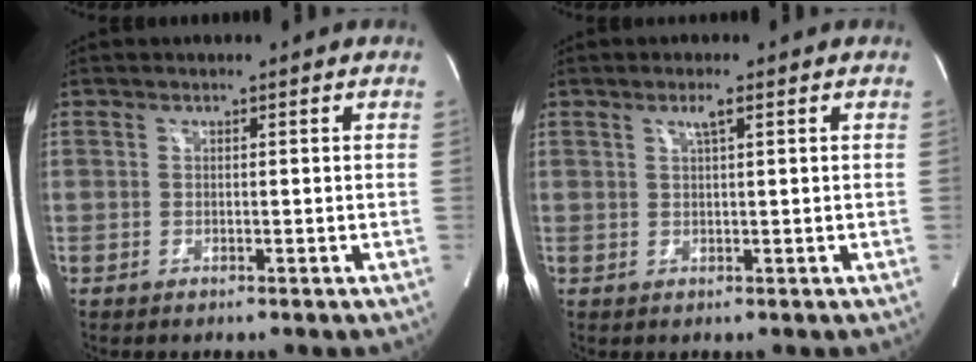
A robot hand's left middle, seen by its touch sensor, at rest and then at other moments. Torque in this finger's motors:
{"motor_torque": [0.23, -0.10, -0.01, 0.02]}